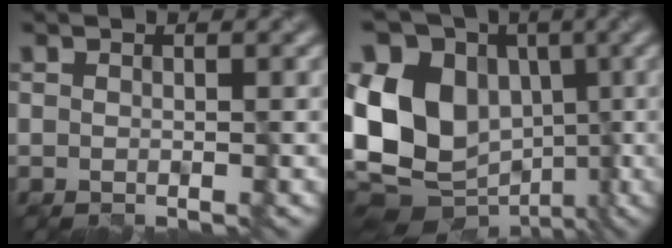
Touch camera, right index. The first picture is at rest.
{"total": 12.9, "force": [-1.9, 10.0, 7.9], "torque": [-0.169, 0.020, -0.056]}